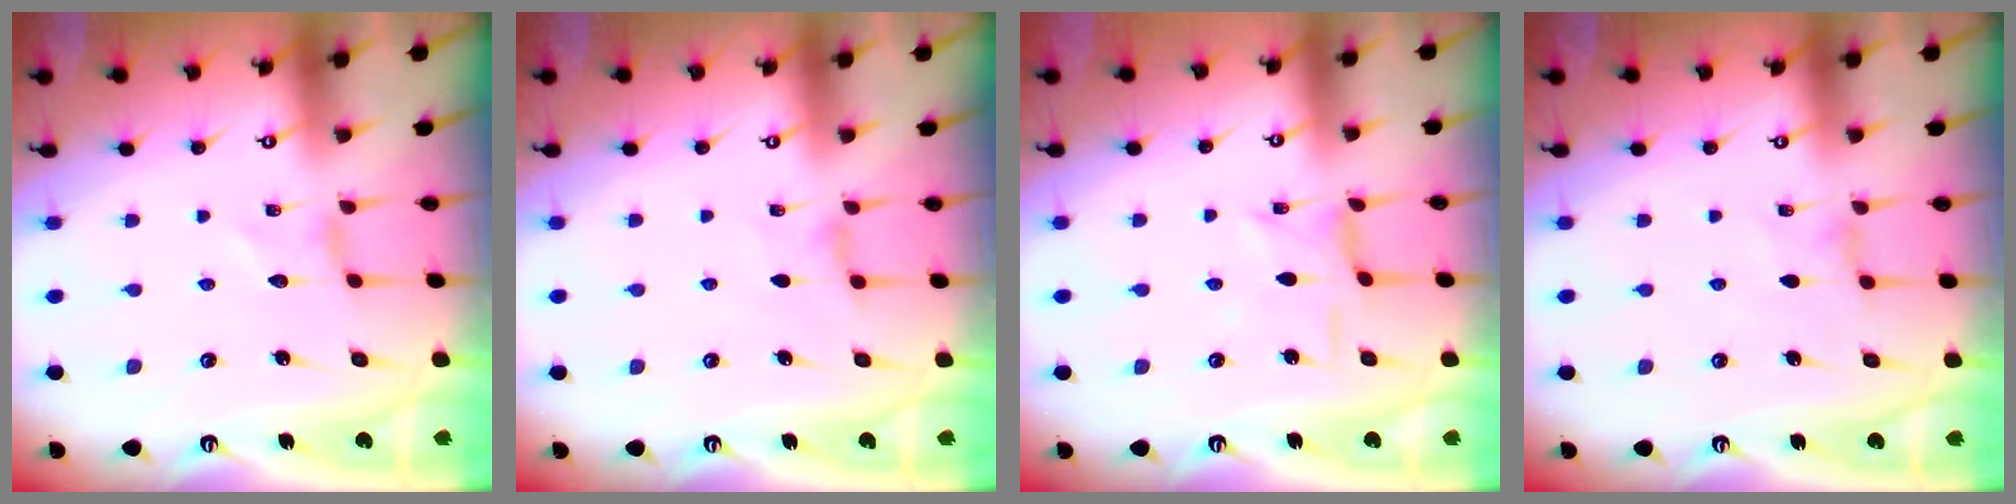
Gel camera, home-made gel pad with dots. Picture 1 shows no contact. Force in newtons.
{"total": 2.6, "press": 2.6, "slide": 0.5}
{"total": 2.6, "press": 2.5, "slide": 0.5}
{"total": 1.4, "press": 1.4, "slide": 0.4}